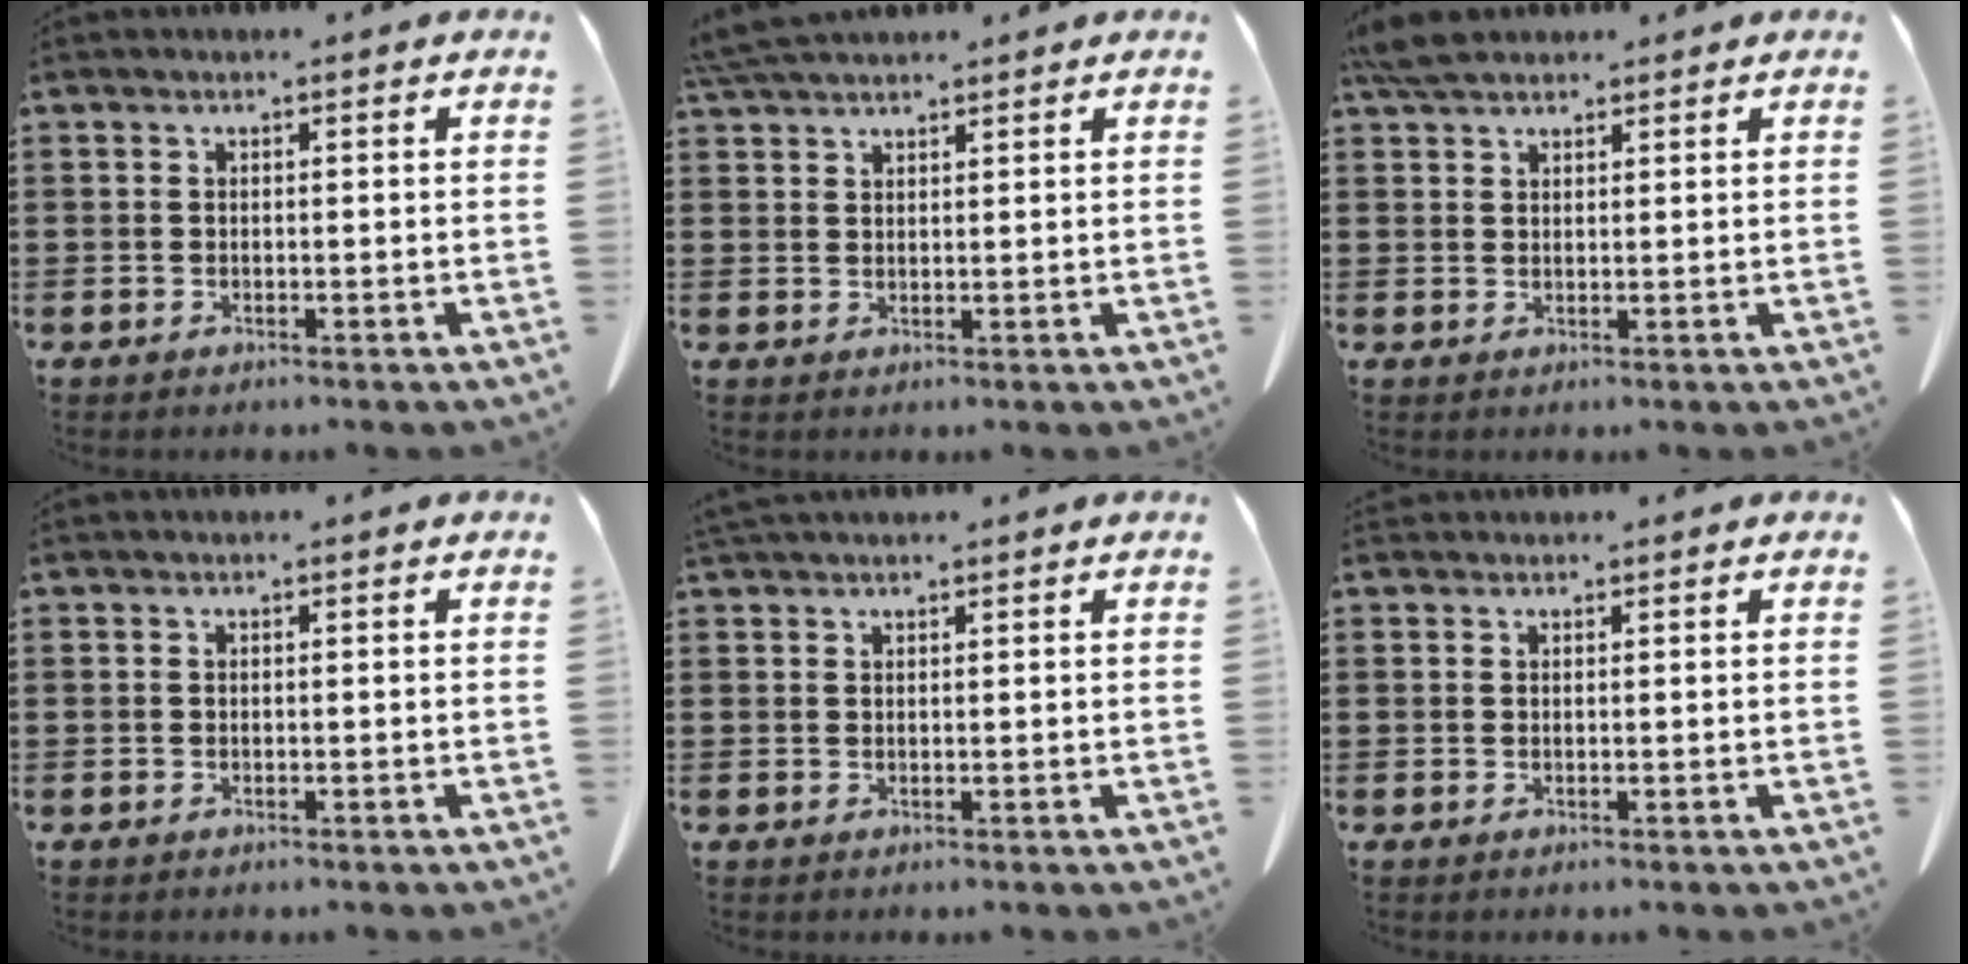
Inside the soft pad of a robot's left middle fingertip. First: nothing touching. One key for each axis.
{"total": 4.0, "fx": 3.7, "fy": 0.5, "fz": 1.5, "tx": -0.040, "ty": -0.005, "tz": 0.072}
{"total": 4.4, "fx": 3.7, "fy": 1.3, "fz": 1.9, "tx": -0.048, "ty": -0.002, "tz": 0.071}
{"total": 0.0}
{"total": 1.3, "fx": 1.2, "fy": 0.1, "fz": 0.4, "tx": -0.010, "ty": -0.002, "tz": 0.025}
{"total": 0.6, "fx": 0.6, "fy": 0.2, "fz": 0.1, "tx": -0.003, "ty": -0.002, "tz": 0.013}